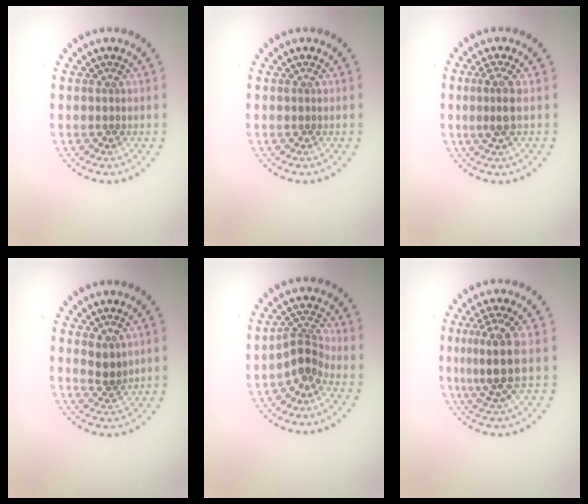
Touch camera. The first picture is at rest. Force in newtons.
{"total": 0.0}
{"total": 1.9, "press": 1.6, "slide": 1.0}
{"total": 1.7, "press": 1.3, "slide": 1.0}
{"total": 2.5, "press": 1.8, "slide": 1.8}
{"total": 4.0, "press": 3.3, "slide": 2.2}